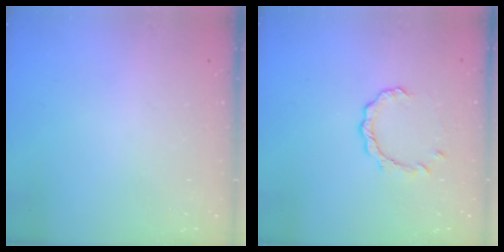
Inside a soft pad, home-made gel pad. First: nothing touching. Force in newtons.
{"total": 3.7, "press": 3.7, "slide": 0.3}